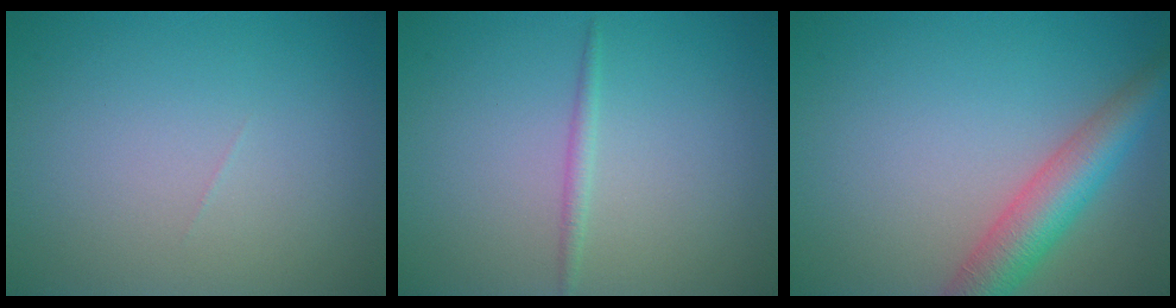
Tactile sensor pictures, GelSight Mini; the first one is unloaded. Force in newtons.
{"total": 1.0, "press": 1.0, "slide": 0.0}
{"total": 5.4, "press": 5.4, "slide": 0.2}